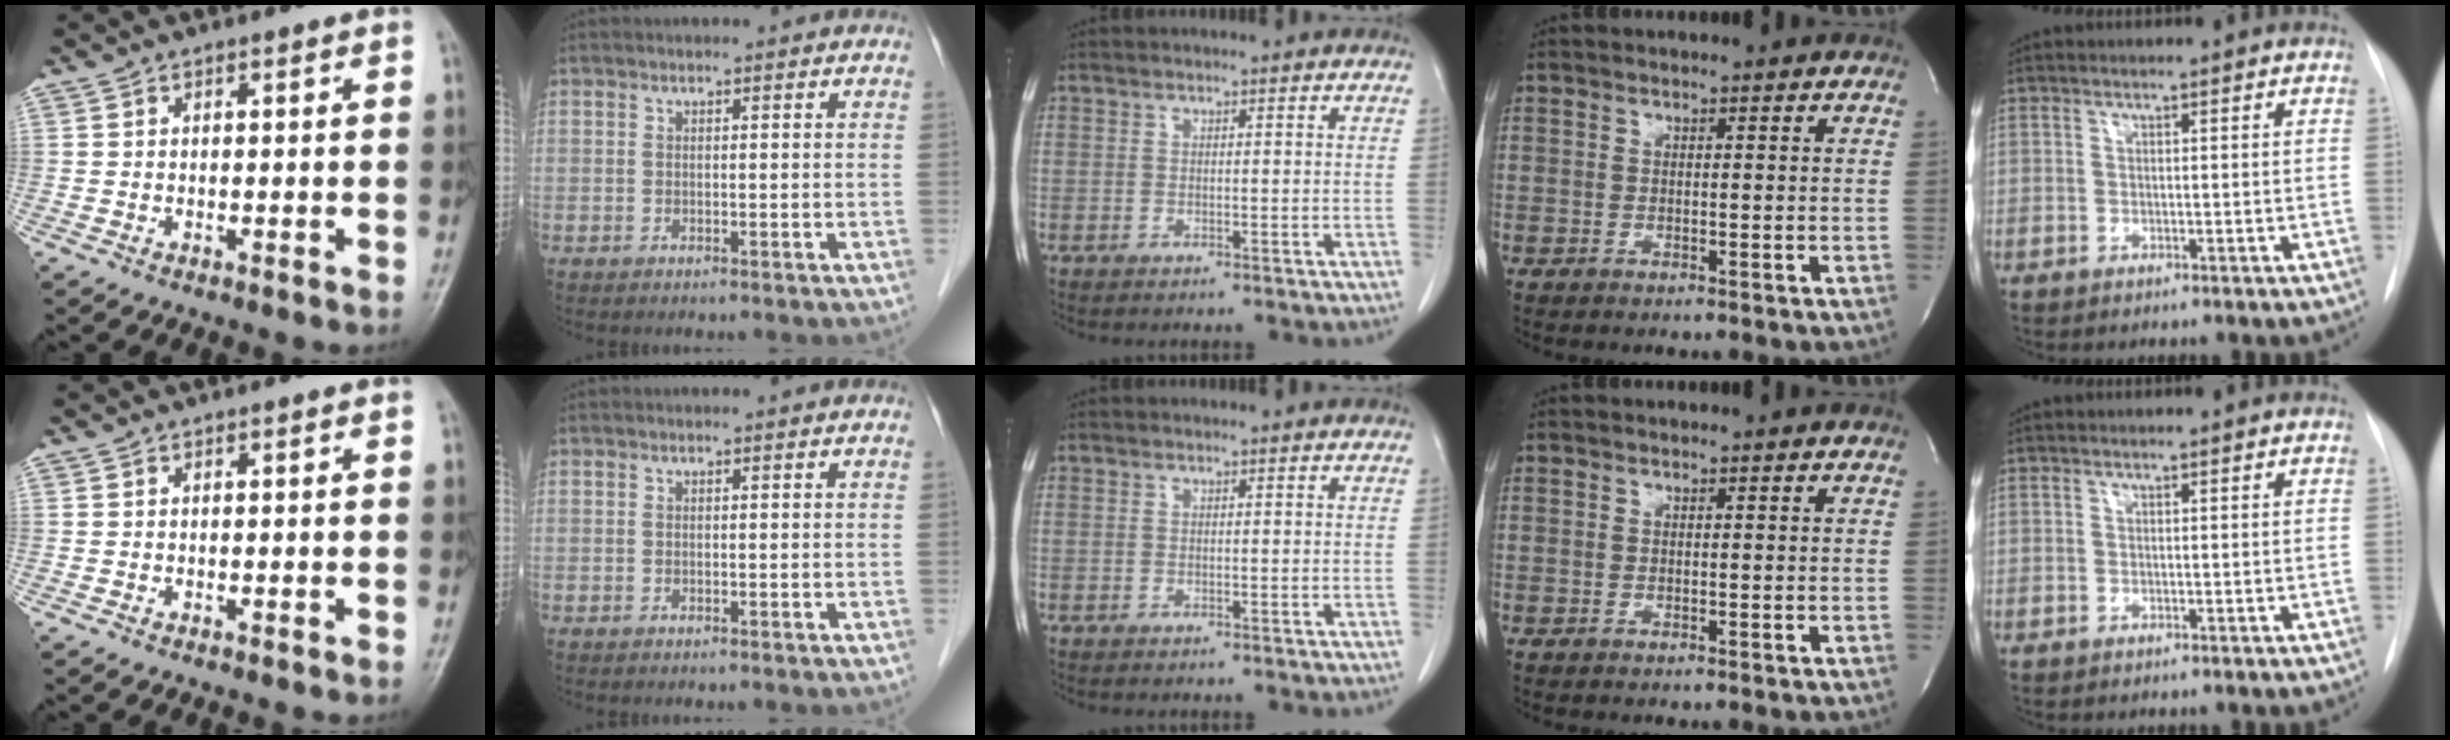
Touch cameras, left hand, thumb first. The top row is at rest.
{}